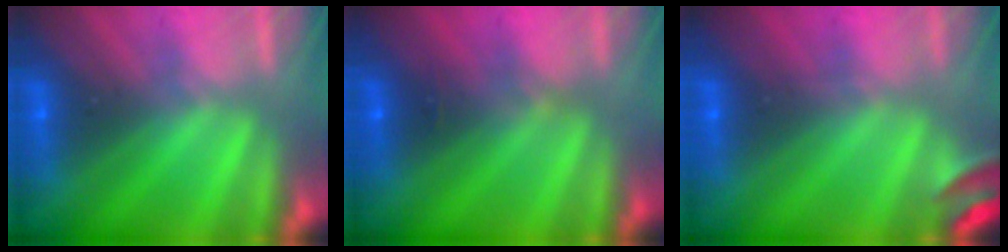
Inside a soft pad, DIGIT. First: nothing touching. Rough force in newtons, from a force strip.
{"total": 2.4}
{"total": 2.8}